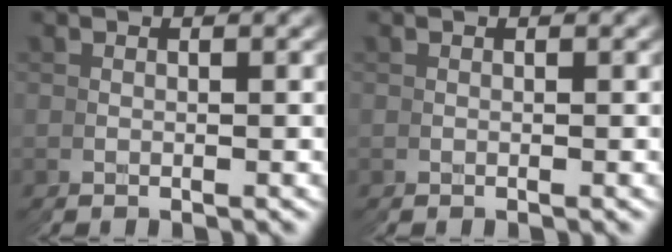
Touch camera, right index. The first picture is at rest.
{"total": 0.0}